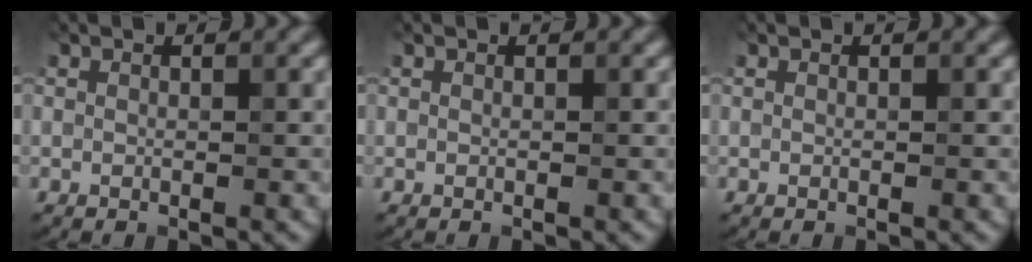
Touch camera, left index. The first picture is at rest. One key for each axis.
{"total": 0.0}
{"total": 0.0}